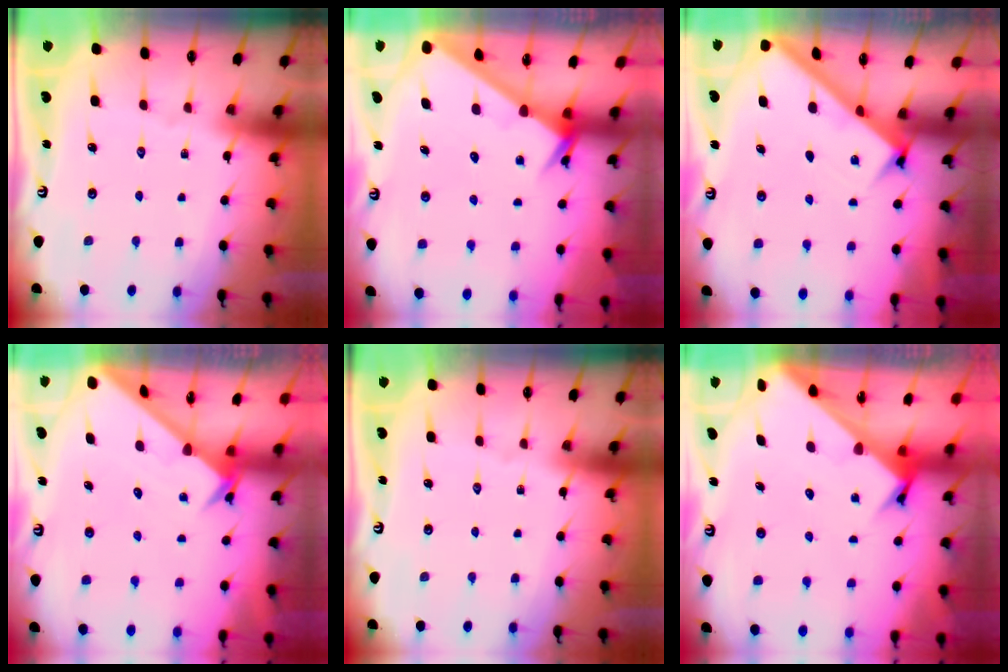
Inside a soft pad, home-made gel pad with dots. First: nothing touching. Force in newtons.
{"total": 2.4, "press": 2.4, "slide": 0.1}
{"total": 2.8, "press": 2.7, "slide": 0.4}
{"total": 2.4, "press": 2.4, "slide": 0.2}
{"total": 0.0}
{"total": 2.8, "press": 2.8, "slide": 0.2}